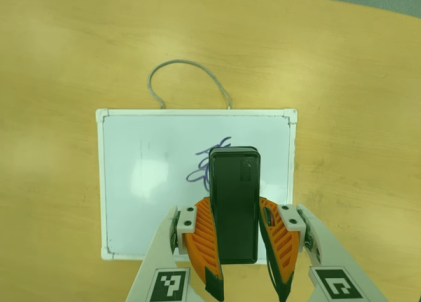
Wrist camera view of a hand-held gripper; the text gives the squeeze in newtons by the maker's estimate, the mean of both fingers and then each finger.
{"total": 6.6, "left": 5.3, "right": 7.9}